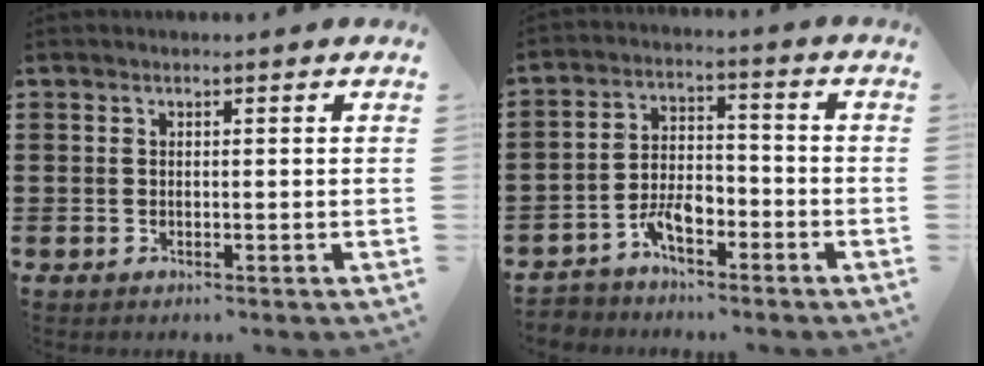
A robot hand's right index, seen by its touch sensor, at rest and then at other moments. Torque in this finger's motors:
{"motor_torque": [2.14, 0.00, 0.49, 0.04]}